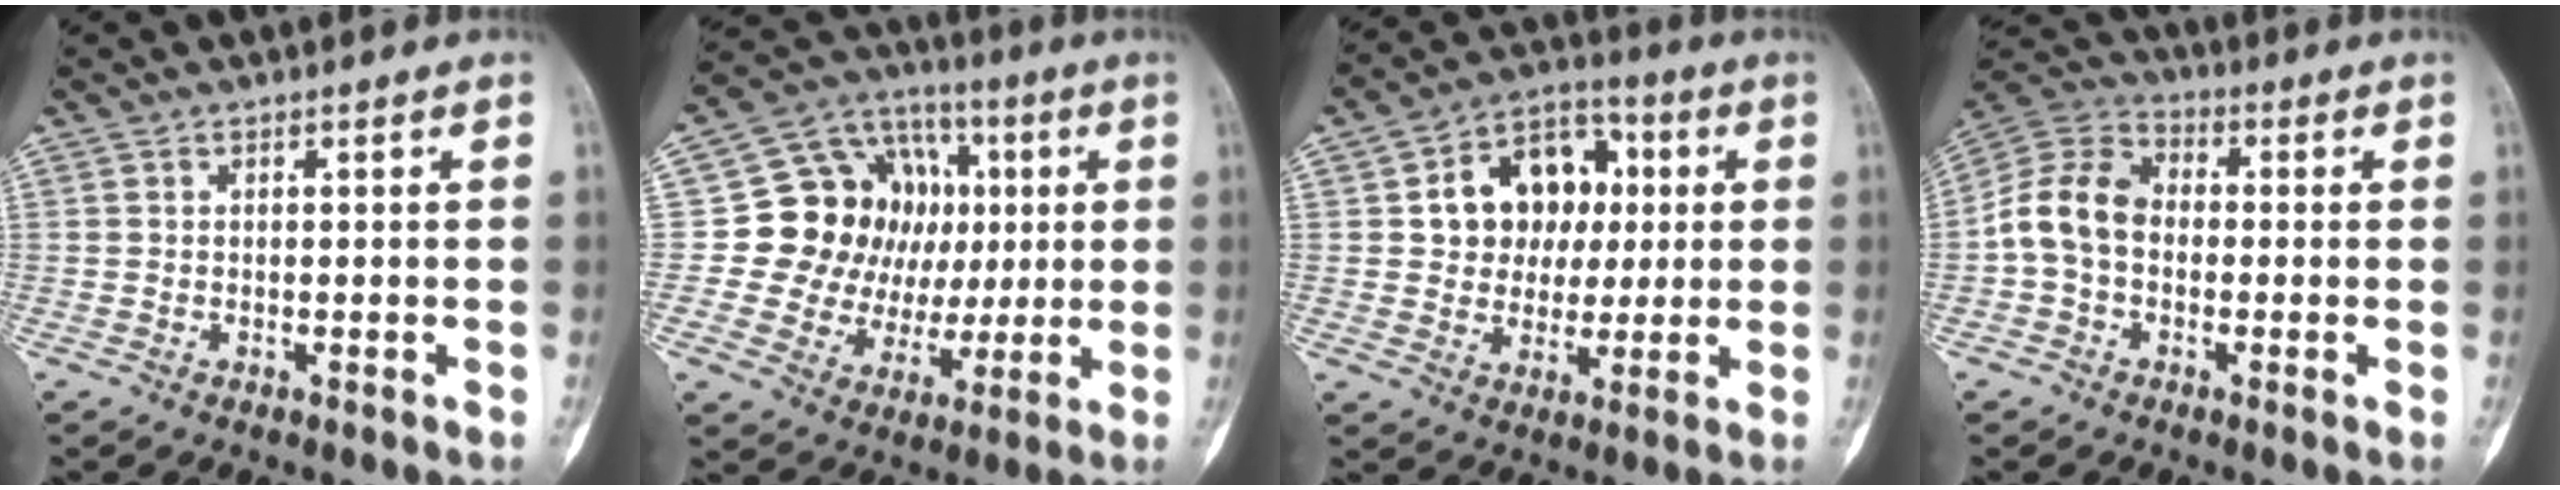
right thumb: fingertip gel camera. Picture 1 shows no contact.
{"total": 18.3, "force": [1.8, 15.5, 9.5], "torque": [-0.099, 0.027, 0.047]}
{"total": 14.1, "force": [2.4, 11.2, 8.2], "torque": [-0.076, 0.014, 0.038]}
{"total": 10.4, "force": [-1.1, 7.7, 6.9], "torque": [-0.123, 0.033, -0.035]}